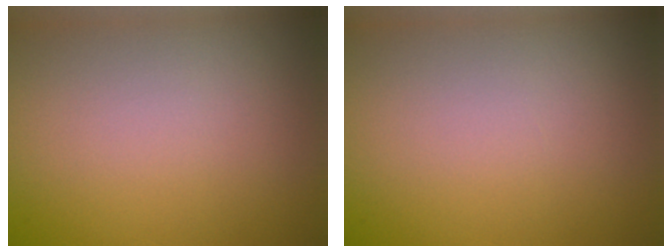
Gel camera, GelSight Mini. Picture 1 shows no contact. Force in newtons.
{"total": 0.0}